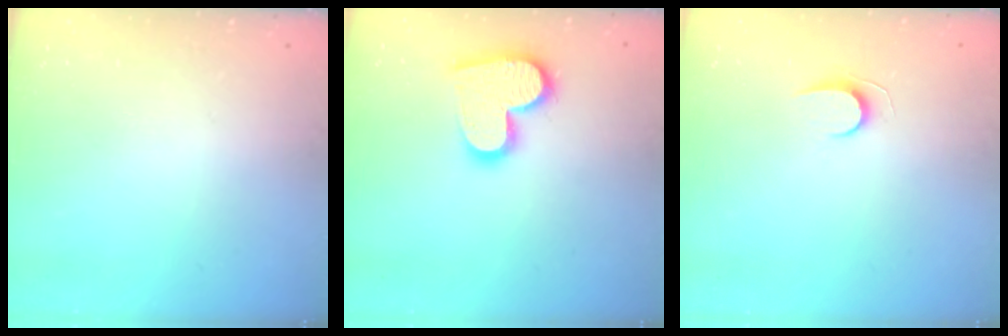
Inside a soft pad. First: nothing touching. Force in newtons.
{"total": 14.9, "press": 14.8, "slide": 1.1}
{"total": 5.6, "press": 5.6, "slide": 0.5}